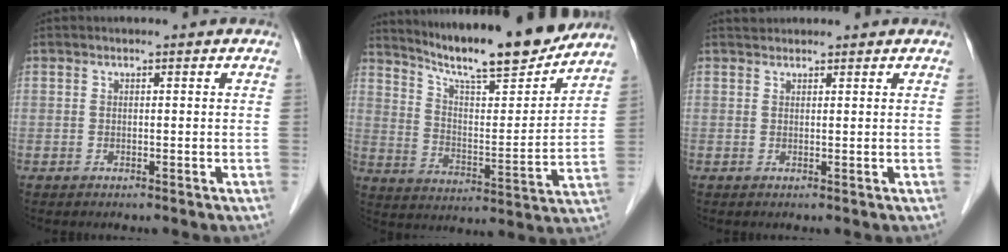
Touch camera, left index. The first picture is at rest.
{"total": 18.4, "force": [16.5, 1.2, 8.0], "torque": [-0.131, -0.017, 0.253]}
{"total": 1.5, "force": [1.4, 0.4, 0.0], "torque": [-0.008, 0.018, 0.028]}